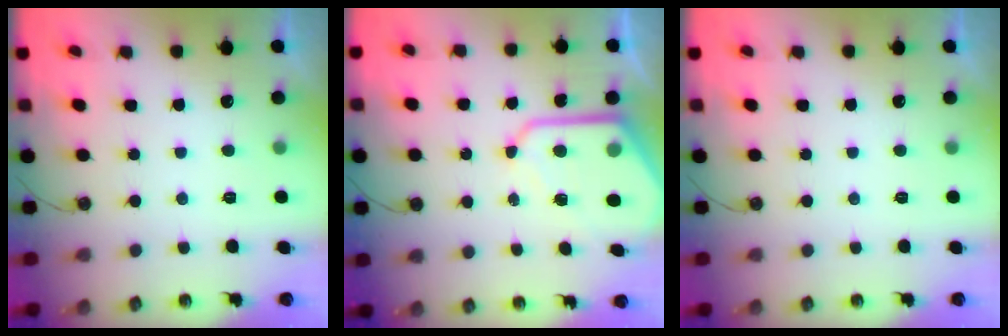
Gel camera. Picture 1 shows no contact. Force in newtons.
{"total": 11.6, "press": 11.6, "slide": 0.9}
{"total": 0.0}